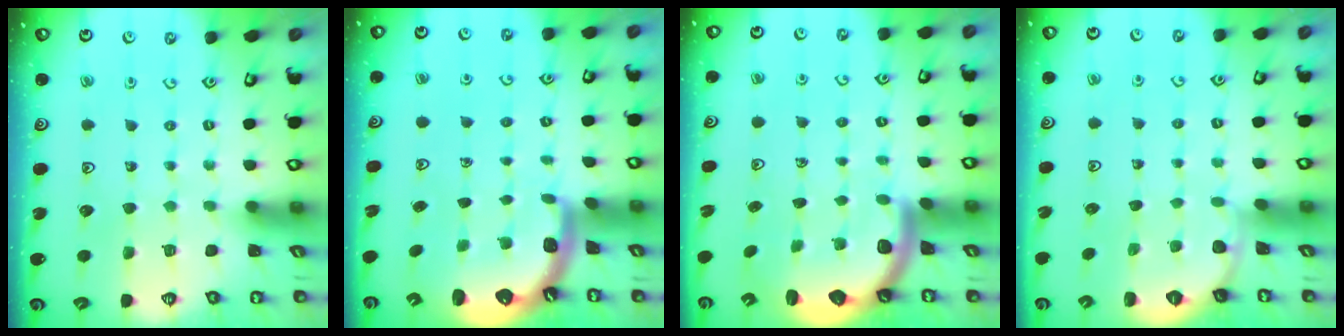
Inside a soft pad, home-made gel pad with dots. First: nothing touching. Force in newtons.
{"total": 1.5, "press": 1.3, "slide": 0.6}
{"total": 3.0, "press": 2.9, "slide": 0.4}
{"total": 0.0}